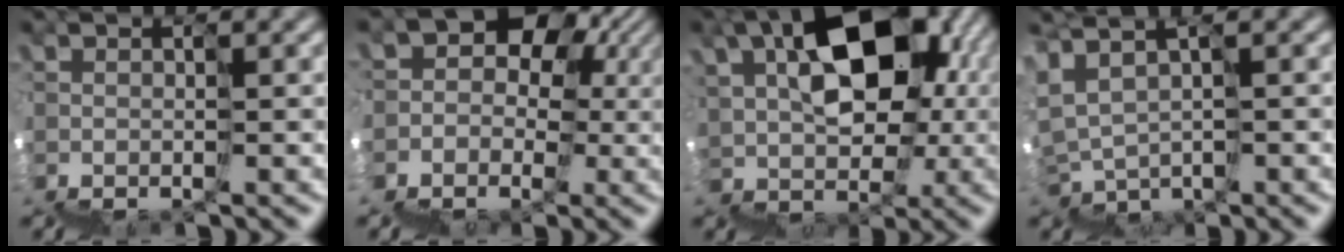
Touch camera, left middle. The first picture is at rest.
{"total": 7.8, "force": [-0.7, 7.5, 1.9], "torque": [-0.018, 0.044, -0.027]}
{"total": 10.2, "force": [5.5, 6.9, 5.0], "torque": [-0.068, 0.034, 0.092]}
{"total": 2.9, "force": [2.2, -0.6, -1.8], "torque": [0.005, 0.026, 0.029]}